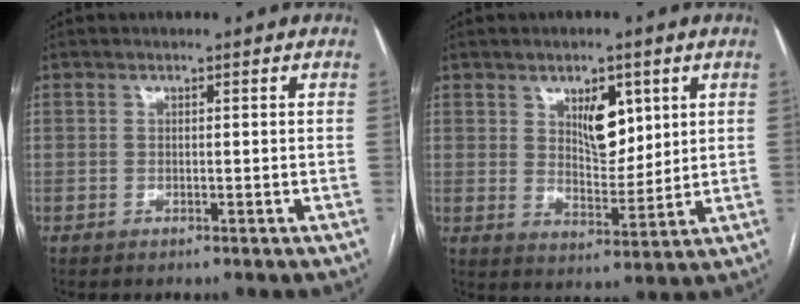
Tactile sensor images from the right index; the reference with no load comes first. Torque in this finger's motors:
{"motor_torque": [0.19, 0.05, 0.31, 0.05]}